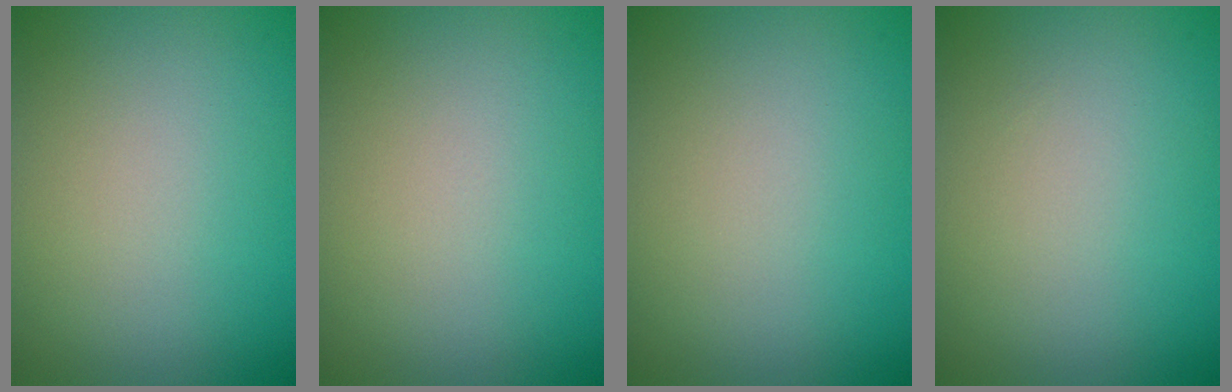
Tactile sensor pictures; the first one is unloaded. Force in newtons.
{"total": 0.0}
{"total": 0.0}
{"total": 0.0}